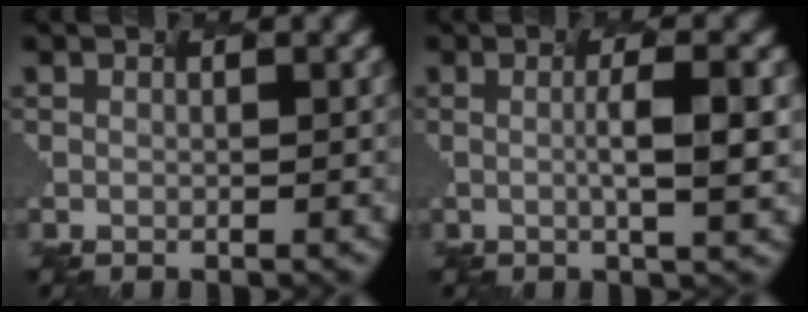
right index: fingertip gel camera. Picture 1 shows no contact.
{"total": 3.2, "force": [-0.3, 0.4, 3.2], "torque": [-0.050, 0.004, 0.003]}